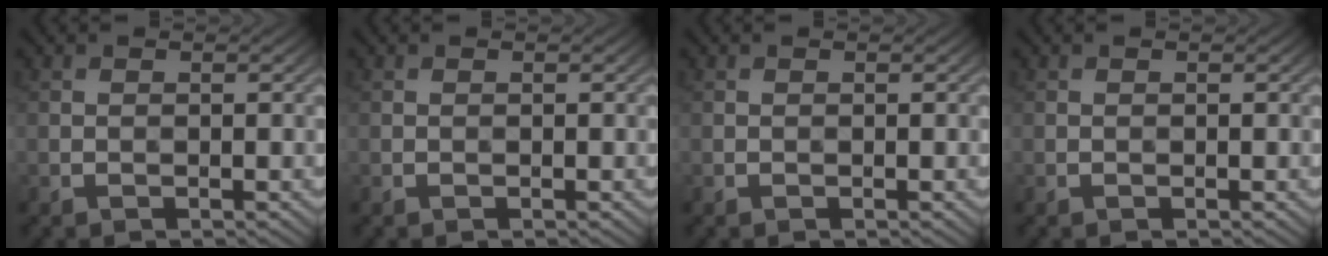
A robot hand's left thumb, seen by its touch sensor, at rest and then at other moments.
{"total": 0.0}
{"total": 0.0}
{"total": 0.0}